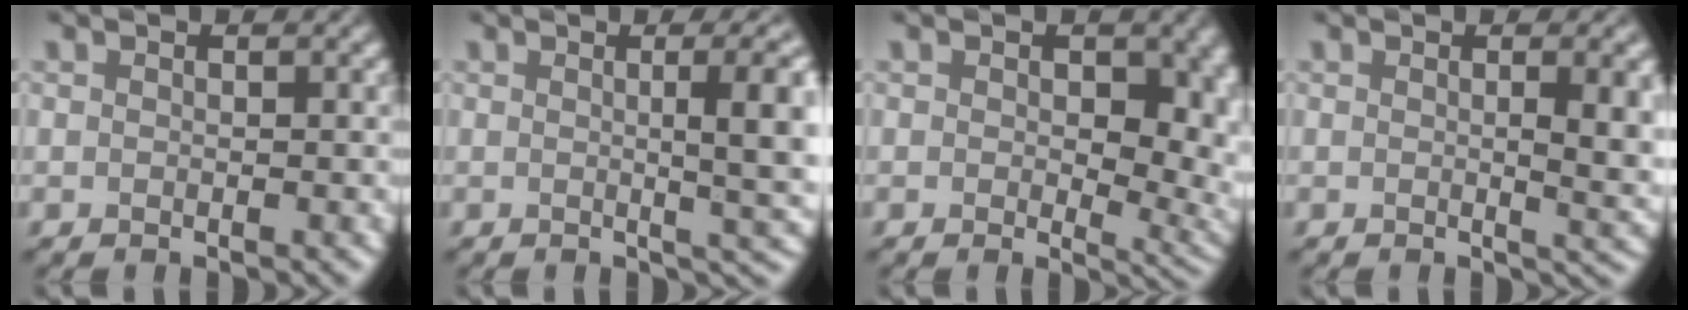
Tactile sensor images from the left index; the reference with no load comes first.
{"total": 7.2, "force": [0.6, 2.1, 6.9], "torque": [-0.066, 0.005, 0.010]}
{"total": 7.9, "force": [0.9, 4.9, 6.2], "torque": [-0.063, -0.015, 0.020]}
{"total": 5.5, "force": [0.5, 1.6, 5.2], "torque": [-0.056, -0.003, 0.008]}